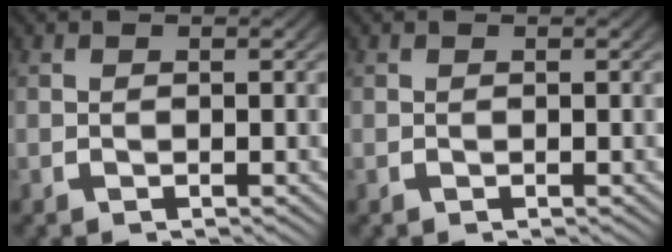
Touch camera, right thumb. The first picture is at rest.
{"total": 0.0}